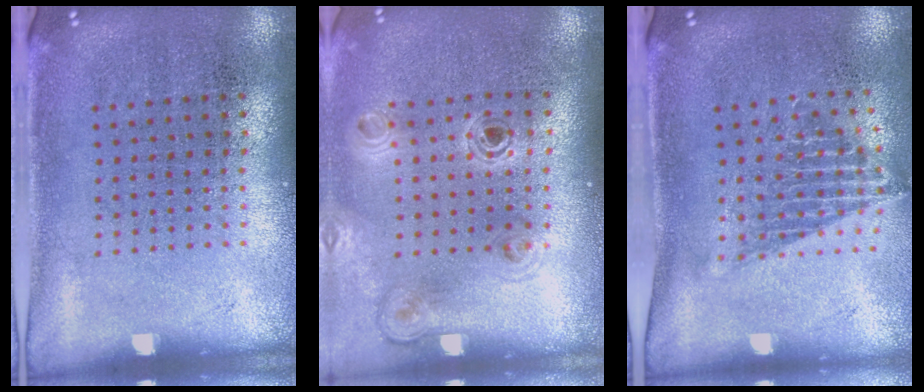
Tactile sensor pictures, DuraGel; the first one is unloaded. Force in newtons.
{"total": 1.1, "press": 1.1, "slide": 0.1}
{"total": 1.4, "press": 1.1, "slide": 0.9}